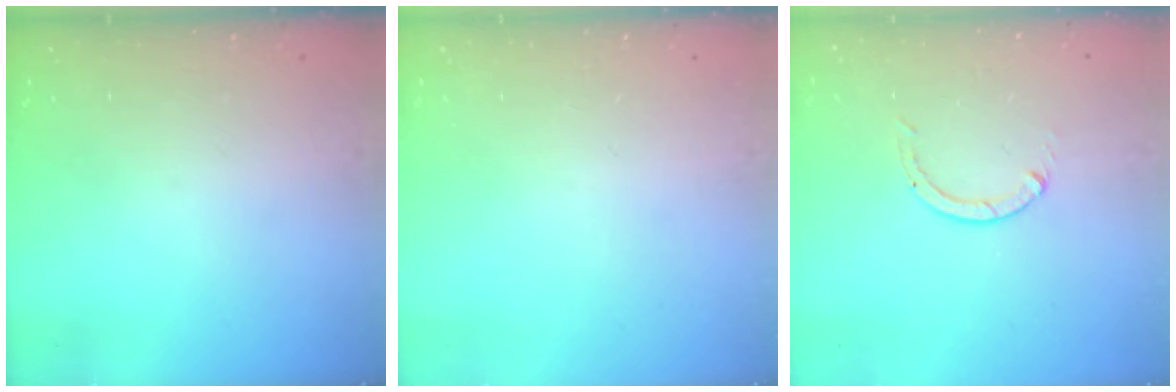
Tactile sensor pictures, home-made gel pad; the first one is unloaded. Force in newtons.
{"total": 0.0}
{"total": 0.0}